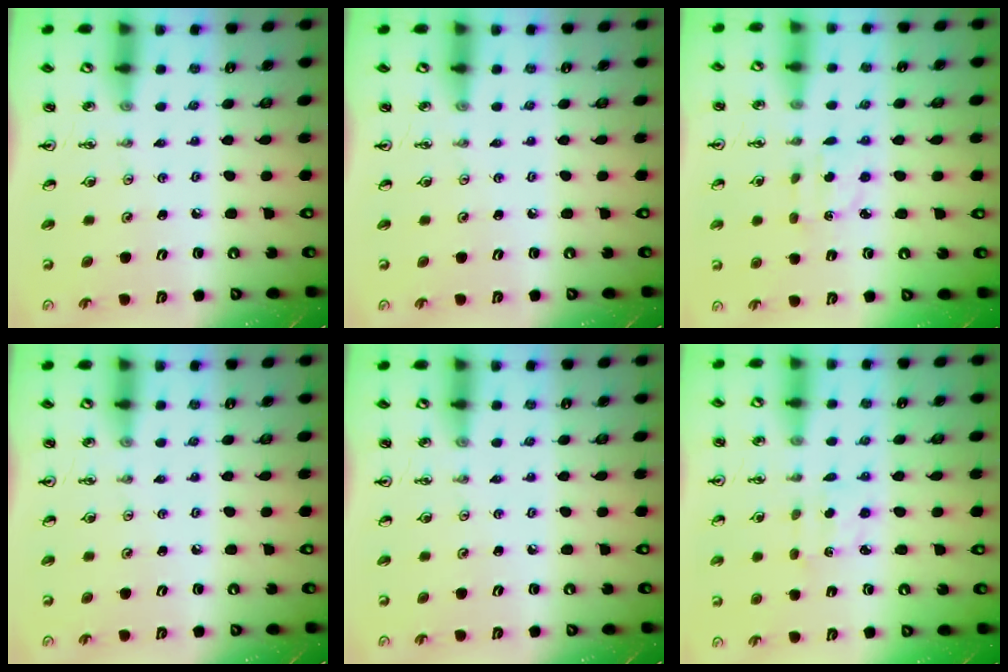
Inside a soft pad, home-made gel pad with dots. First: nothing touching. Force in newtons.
{"total": 0.0}
{"total": 2.6, "press": 2.5, "slide": 0.6}
{"total": 0.0}
{"total": 0.0}
{"total": 1.8, "press": 1.7, "slide": 0.5}